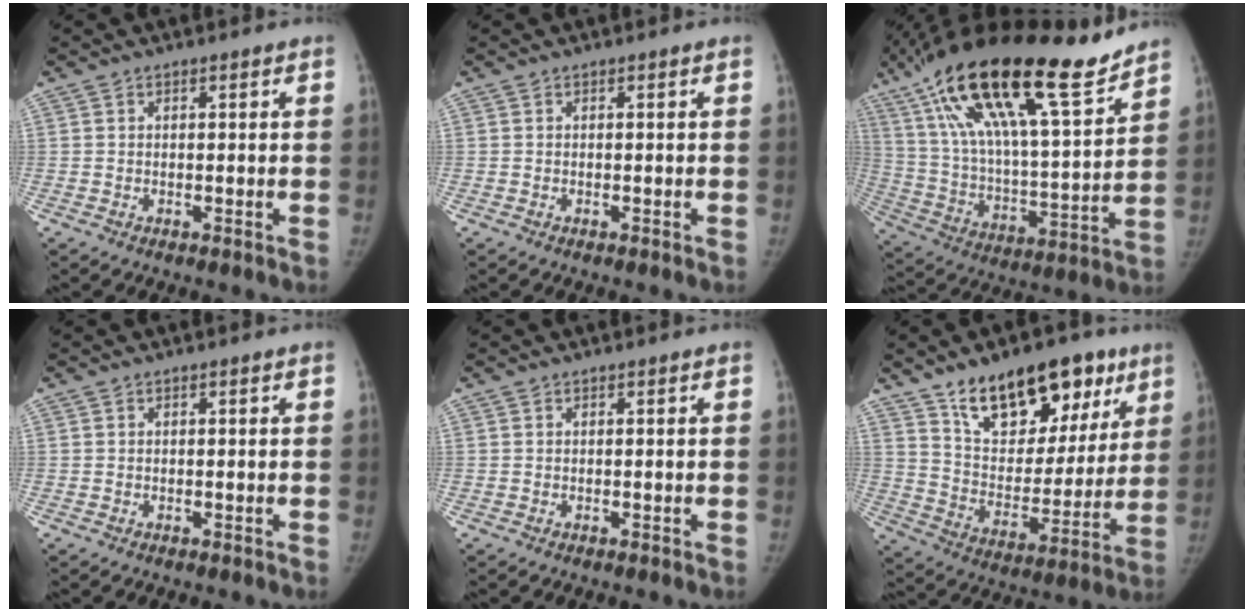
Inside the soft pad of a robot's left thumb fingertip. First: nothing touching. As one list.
[{"total": 0.0}, {"total": 29.7, "force": [19.9, 7.4, 20.8], "torque": [-0.350, -0.050, 0.344]}, {"total": 0.0}, {"total": 0.0}, {"total": 22.8, "force": [13.9, 12.0, 13.5], "torque": [-0.155, -0.046, 0.229]}]